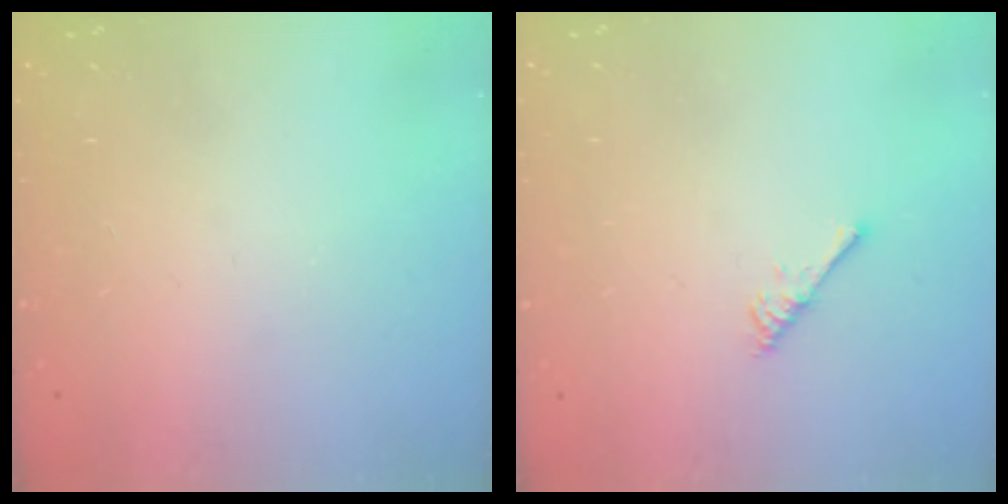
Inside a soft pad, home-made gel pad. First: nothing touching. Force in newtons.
{"total": 2.9, "press": 2.9, "slide": 0.5}